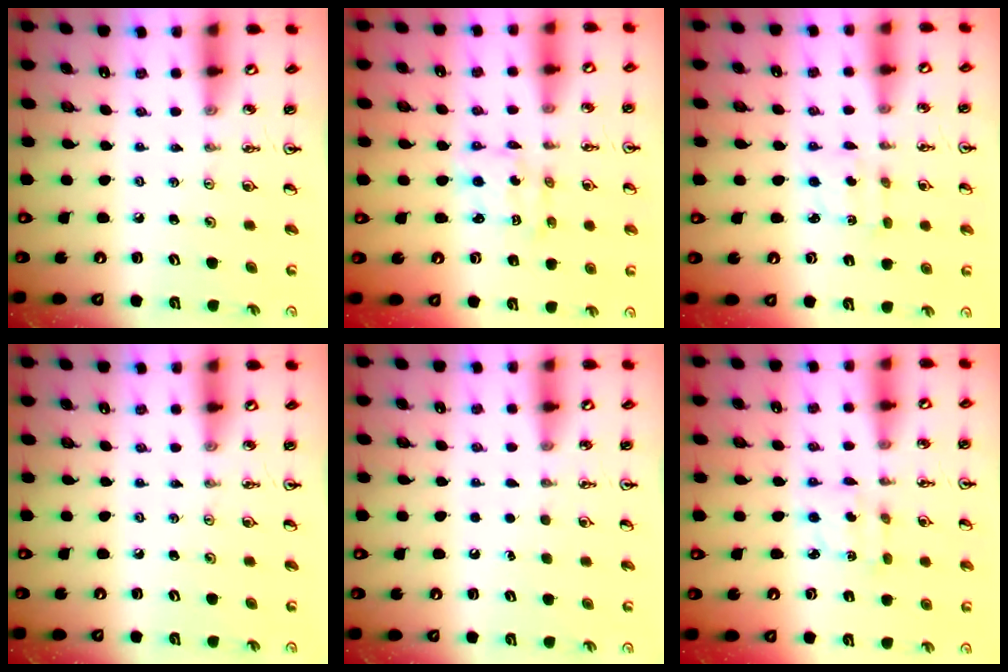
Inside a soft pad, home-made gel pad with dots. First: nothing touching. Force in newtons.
{"total": 2.8, "press": 2.8, "slide": 0.3}
{"total": 2.8, "press": 2.8, "slide": 0.5}
{"total": 0.0}
{"total": 1.5, "press": 1.5, "slide": 0.1}
{"total": 2.5, "press": 2.5, "slide": 0.2}